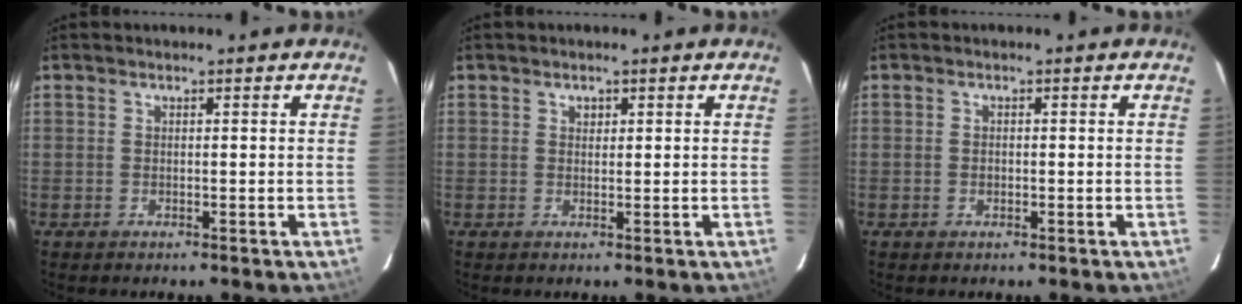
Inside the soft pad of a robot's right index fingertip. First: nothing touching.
{"total": 1.0, "force": [0.4, 0.9, 0.2], "torque": [0.002, 0.006, 0.006]}
{"total": 0.9, "force": [-0.3, 0.7, 0.5], "torque": [-0.010, 0.000, -0.005]}